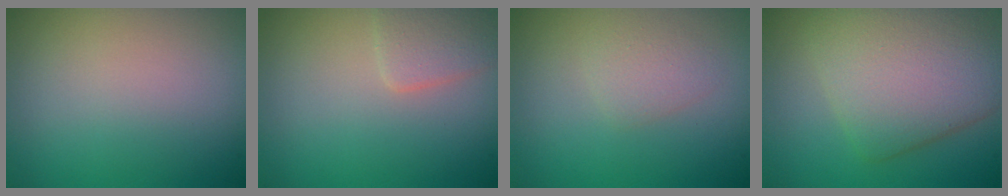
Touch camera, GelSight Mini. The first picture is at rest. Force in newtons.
{"total": 2.1, "press": 2.1, "slide": 0.1}
{"total": 1.4, "press": 1.4, "slide": 0.1}
{"total": 7.0, "press": 6.9, "slide": 0.4}